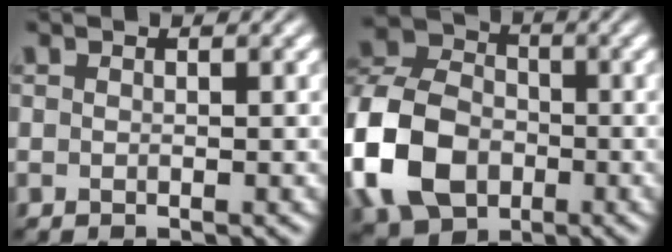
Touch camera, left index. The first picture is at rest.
{"total": 11.1, "force": [-3.0, 8.3, 6.7], "torque": [-0.152, -0.003, -0.075]}